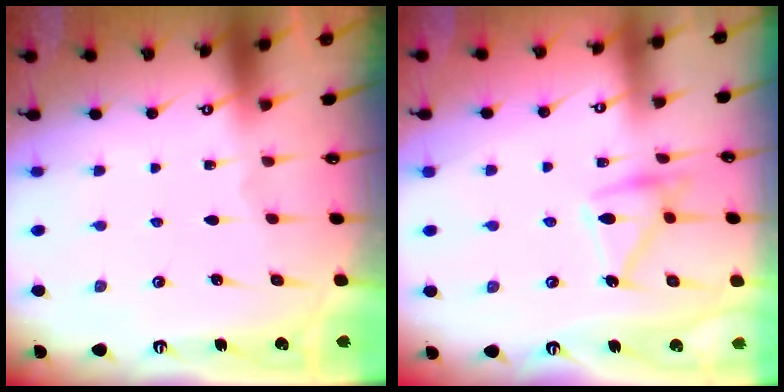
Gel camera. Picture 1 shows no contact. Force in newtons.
{"total": 13.7, "press": 13.7, "slide": 0.1}